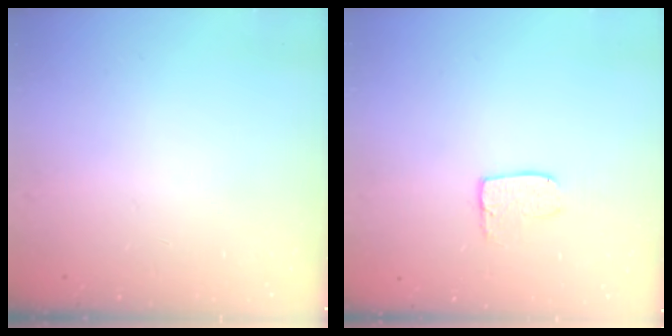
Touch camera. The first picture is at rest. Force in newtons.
{"total": 5.2, "press": 5.2, "slide": 0.3}